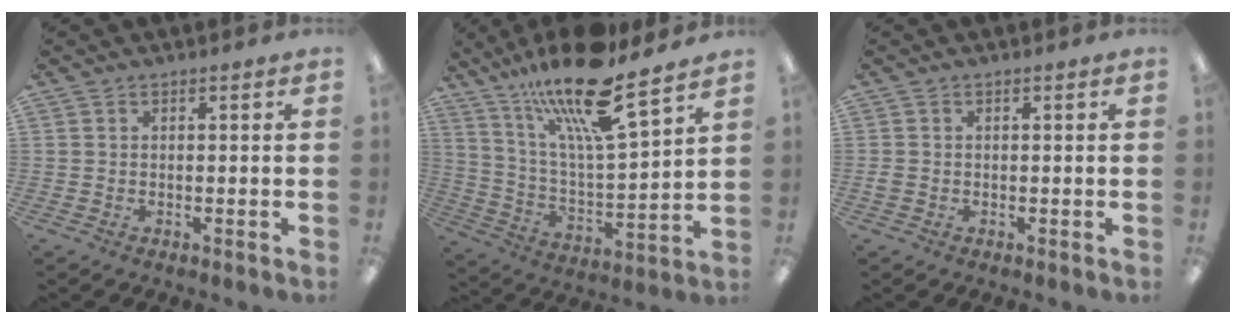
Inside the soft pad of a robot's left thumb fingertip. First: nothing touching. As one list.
[{"total": 20.2, "force": [16.0, 3.4, 12.0], "torque": [-0.221, -0.098, 0.265]}, {"total": 1.2, "force": [-0.2, 1.0, 0.7], "torque": [-0.012, 0.003, -0.004]}]